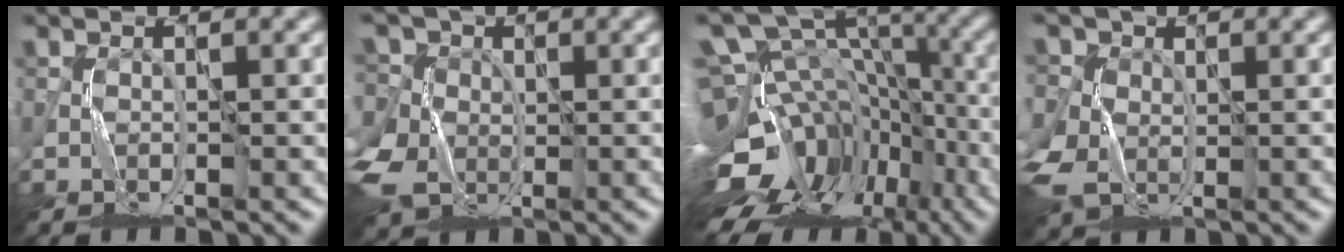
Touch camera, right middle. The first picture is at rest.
{"total": 6.8, "force": [-0.6, 5.9, 3.3], "torque": [-0.095, -0.006, -0.019]}
{"total": 16.7, "force": [-7.3, 11.7, 9.3], "torque": [-0.168, 0.002, -0.064]}
{"total": 5.1, "force": [-0.5, 4.4, 2.5], "torque": [-0.075, -0.015, -0.010]}